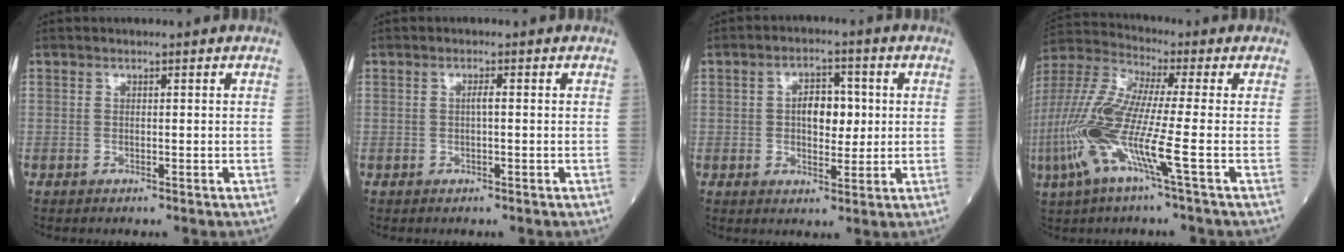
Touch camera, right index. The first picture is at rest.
{"total": 1.0, "force": [0.0, 0.0, 1.0], "torque": [-0.019, 0.002, -0.001]}
{"total": 5.8, "force": [0.6, 3.1, 4.9], "torque": [-0.077, 0.011, 0.010]}
{"total": 14.1, "force": [-4.1, 0.3, 13.5], "torque": [-0.307, -0.010, -0.094]}